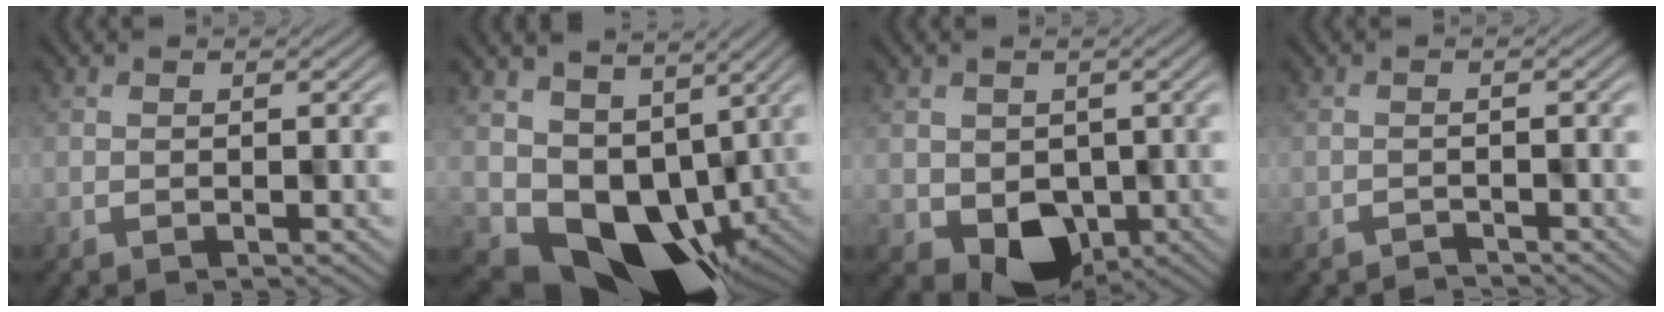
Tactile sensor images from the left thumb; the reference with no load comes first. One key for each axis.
{"total": 11.1, "fx": 0.7, "fy": 8.9, "fz": 6.6, "tx": -0.108, "ty": -0.043, "tz": 0.028}
{"total": 6.7, "fx": -1.7, "fy": 5.5, "fz": 3.5, "tx": -0.065, "ty": -0.034, "tz": -0.008}
{"total": 1.4, "fx": -1.4, "fy": 0.1, "fz": -0.1, "tx": 0.004, "ty": 0.002, "tz": -0.025}